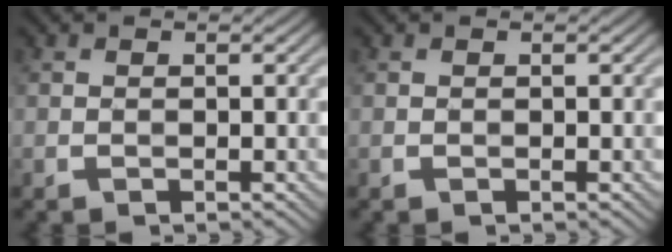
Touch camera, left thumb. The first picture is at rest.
{"total": 0.0}